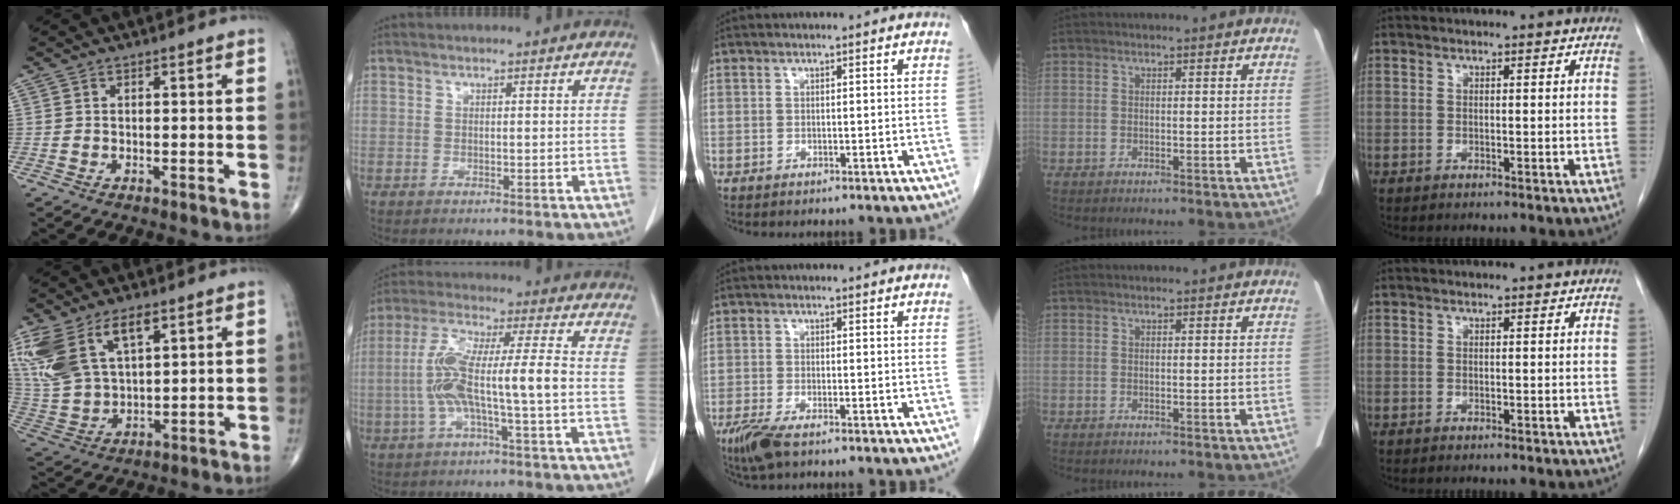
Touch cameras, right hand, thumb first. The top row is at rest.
{"thumb": {"total": 16.7, "force": [8.3, 8.3, 11.9], "torque": [-0.260, -0.019, 0.171]}, "index": {"total": 10.4, "force": [-1.6, 0.5, 10.3], "torque": [-0.209, 0.025, -0.035]}, "middle": {"total": 4.2, "force": [-2.7, 0.9, 3.0], "torque": [-0.067, -0.012, -0.050]}}